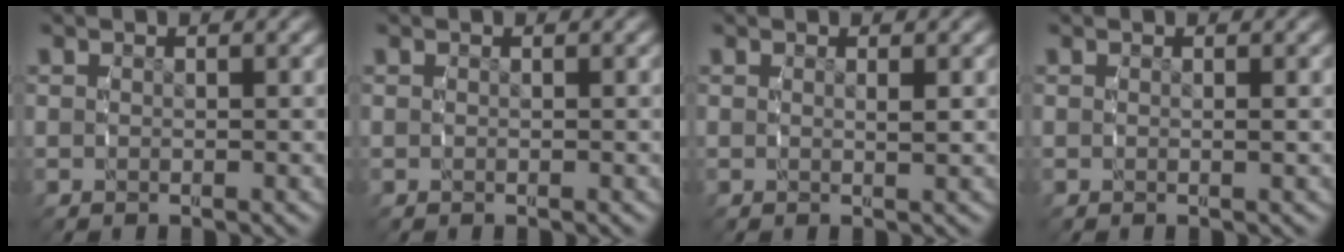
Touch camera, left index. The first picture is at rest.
{"total": 0.0}
{"total": 0.7, "force": [0.3, -0.5, 0.4], "torque": [-0.011, -0.006, 0.007]}
{"total": 0.0}